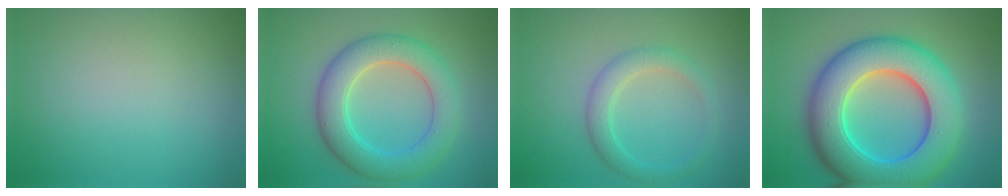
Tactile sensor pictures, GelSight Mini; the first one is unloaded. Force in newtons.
{"total": 6.3, "press": 6.3, "slide": 0.2}
{"total": 2.7, "press": 2.7, "slide": 0.1}
{"total": 12.1, "press": 12.1, "slide": 0.1}